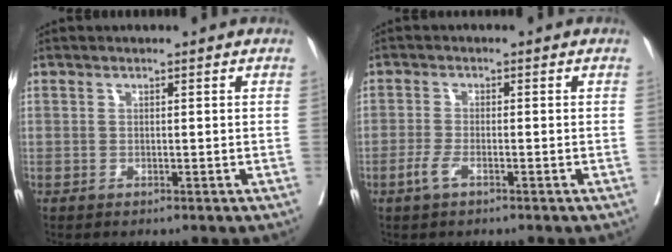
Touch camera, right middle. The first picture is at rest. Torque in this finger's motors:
{"motor_torque": [0.14, -0.17, 0.01, 0.02]}